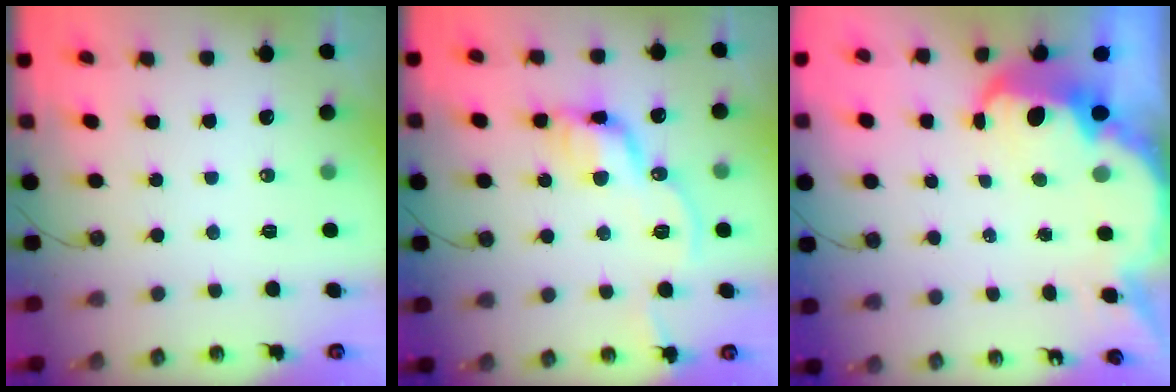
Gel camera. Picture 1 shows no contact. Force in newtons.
{"total": 12.5, "press": 12.4, "slide": 1.2}
{"total": 9.0, "press": 9.0, "slide": 0.6}